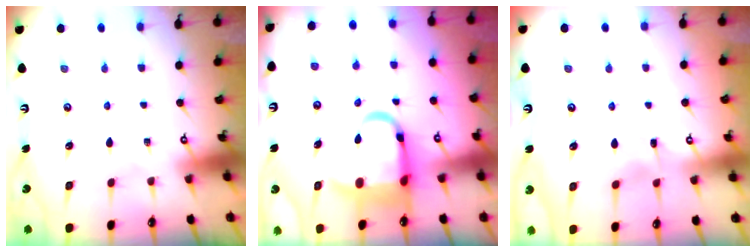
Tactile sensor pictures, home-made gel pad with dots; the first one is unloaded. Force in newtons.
{"total": 10.4, "press": 10.1, "slide": 2.7}
{"total": 4.3, "press": 4.2, "slide": 0.3}